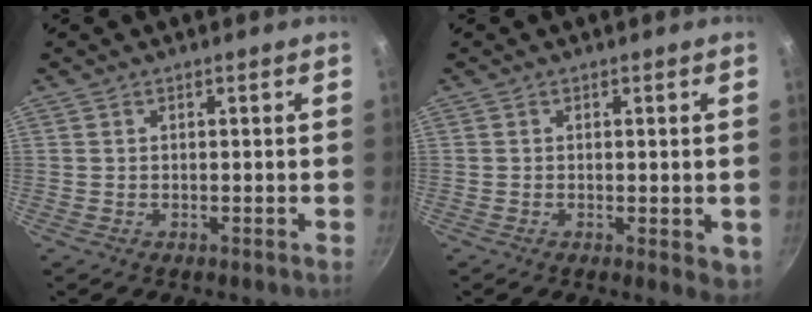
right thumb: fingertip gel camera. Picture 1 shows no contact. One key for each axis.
{"total": 3.7, "fx": -0.7, "fy": 1.4, "fz": 3.4, "tx": -0.046, "ty": -0.013, "tz": -0.008}